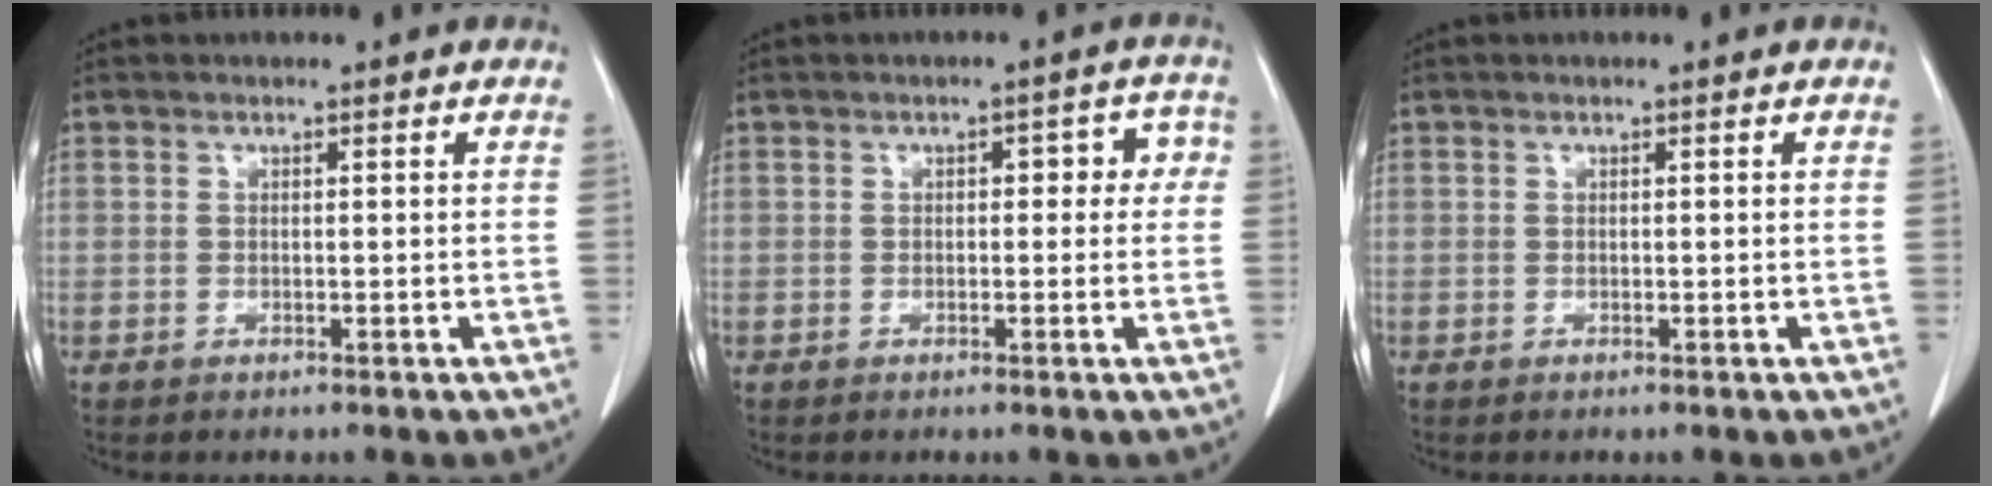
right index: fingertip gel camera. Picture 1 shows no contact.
{"total": 4.1, "force": [0.5, 2.2, 3.5], "torque": [-0.030, 0.029, 0.001]}
{"total": 0.0}